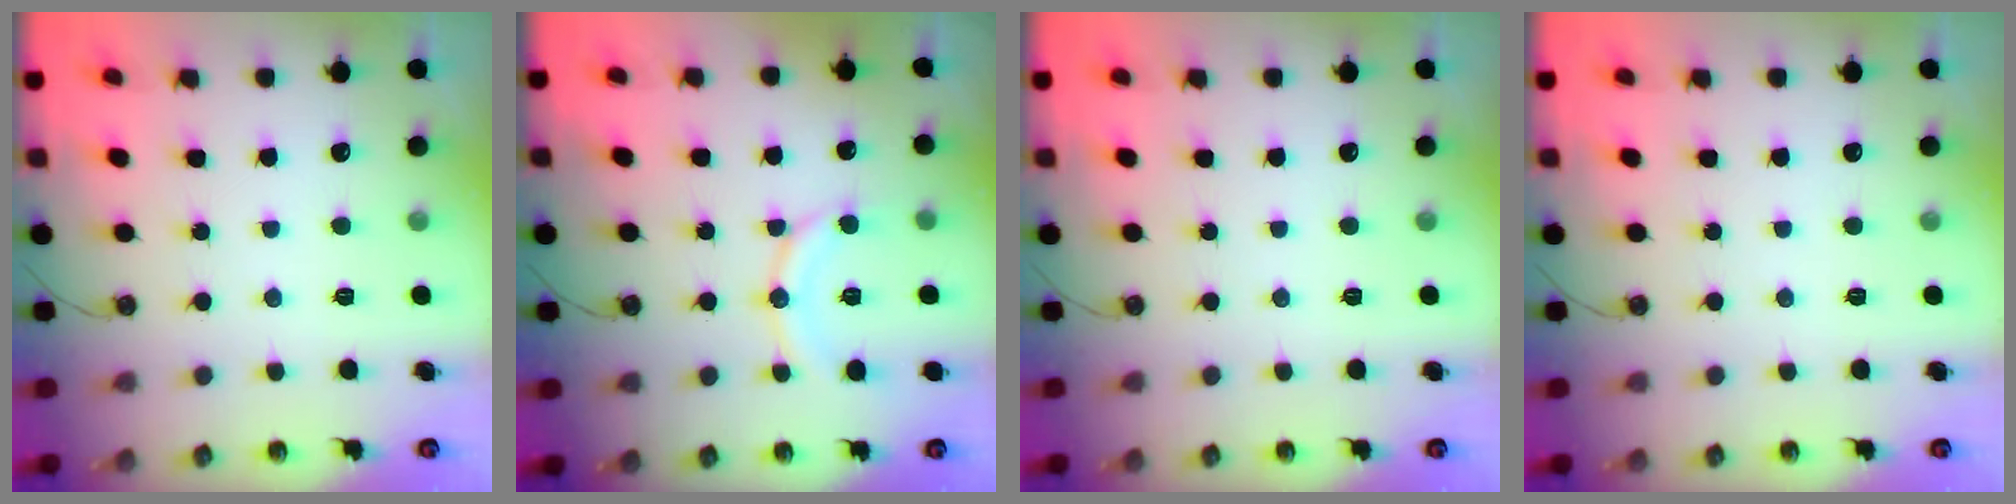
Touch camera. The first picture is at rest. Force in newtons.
{"total": 10.8, "press": 10.8, "slide": 1.1}
{"total": 0.0}
{"total": 0.0}